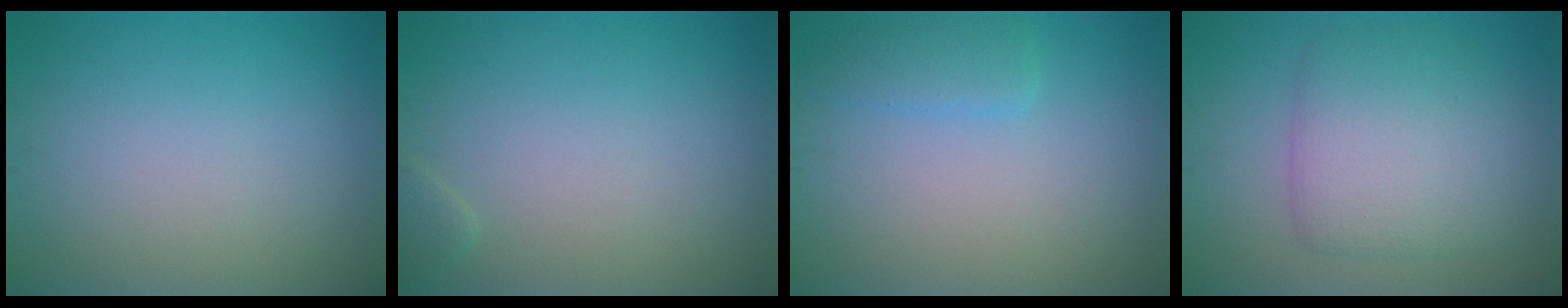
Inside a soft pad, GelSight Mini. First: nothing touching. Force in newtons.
{"total": 0.8, "press": 0.8, "slide": 0.1}
{"total": 1.8, "press": 1.8, "slide": 0.2}
{"total": 5.8, "press": 5.8, "slide": 0.3}